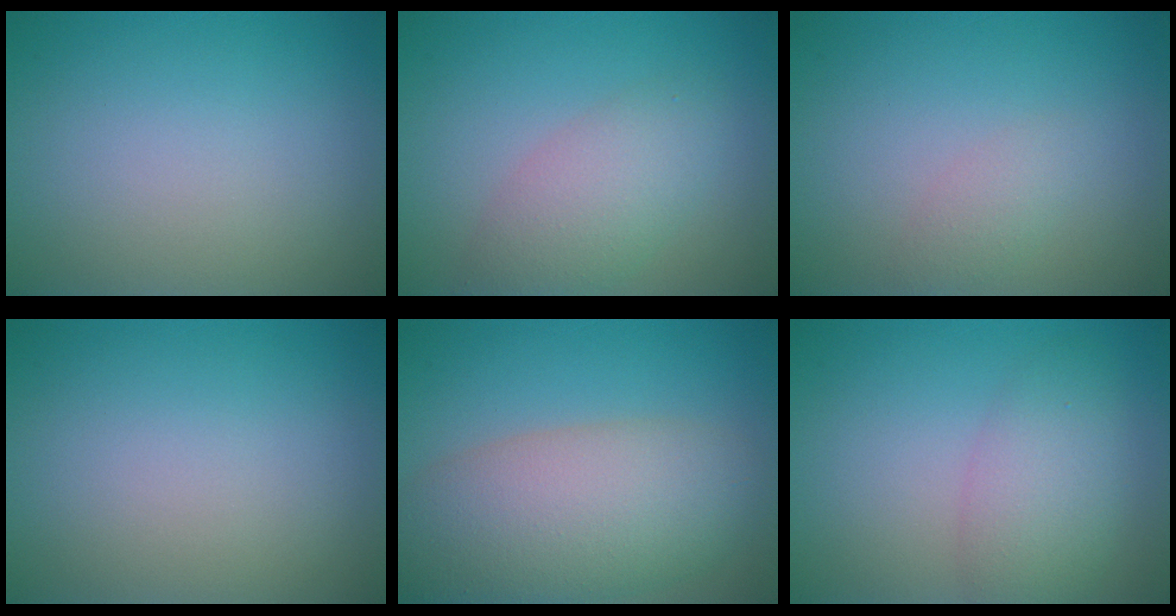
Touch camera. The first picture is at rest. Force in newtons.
{"total": 4.0, "press": 4.0, "slide": 0.0}
{"total": 1.4, "press": 1.4, "slide": 0.1}
{"total": 0.0}
{"total": 8.7, "press": 8.7, "slide": 0.8}
{"total": 4.0, "press": 4.0, "slide": 0.2}